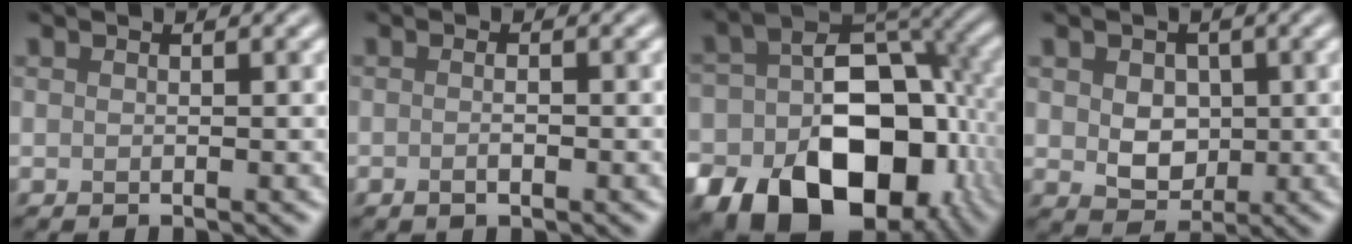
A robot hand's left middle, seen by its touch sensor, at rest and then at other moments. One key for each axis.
{"total": 1.1, "fx": -0.5, "fy": 0.4, "fz": 0.9, "tx": -0.019, "ty": 0.001, "tz": -0.009}
{"total": 18.6, "fx": -6.9, "fy": 12.7, "fz": 11.7, "tx": -0.177, "ty": -0.028, "tz": -0.097}
{"total": 3.9, "fx": 0.4, "fy": 3.0, "fz": 2.5, "tx": -0.048, "ty": -0.001, "tz": 0.008}